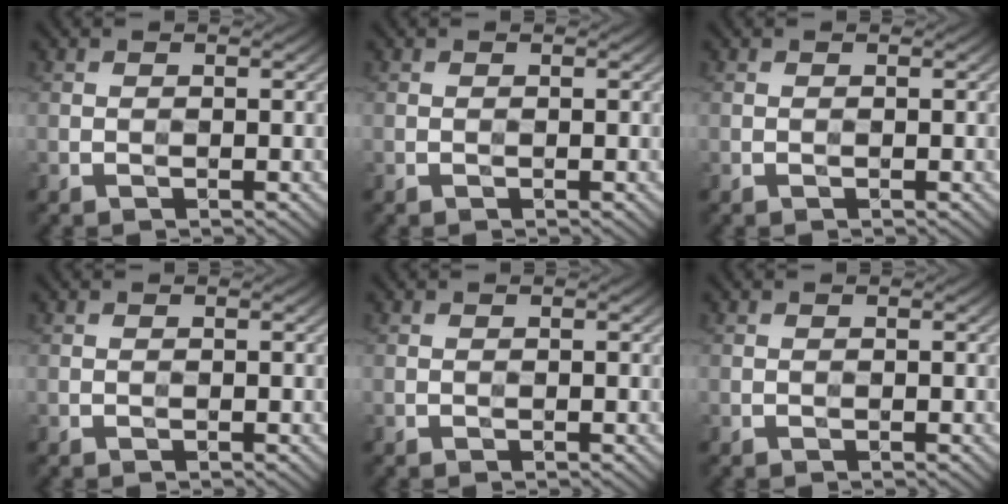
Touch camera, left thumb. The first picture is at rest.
{"total": 0.0}
{"total": 0.0}
{"total": 0.0}
{"total": 0.0}
{"total": 0.0}